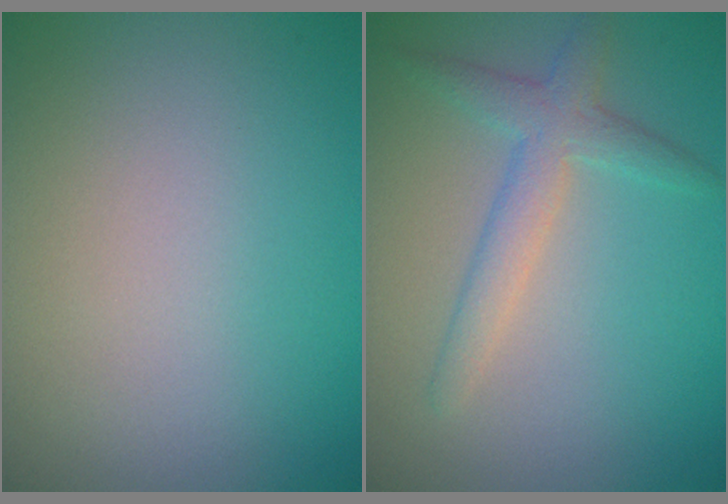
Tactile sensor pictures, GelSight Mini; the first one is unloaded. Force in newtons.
{"total": 3.0, "press": 3.0, "slide": 0.1}